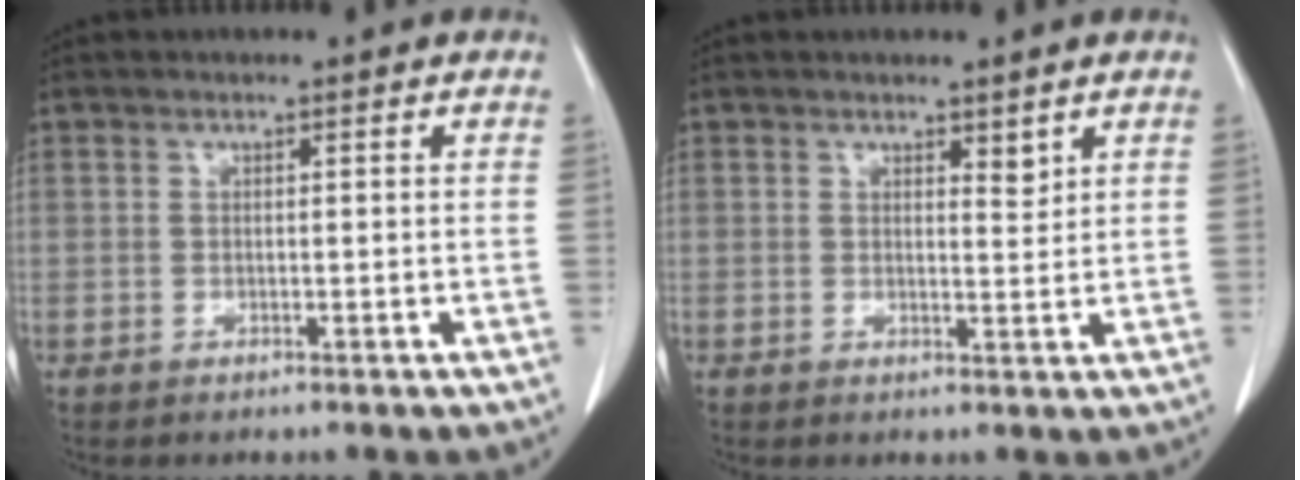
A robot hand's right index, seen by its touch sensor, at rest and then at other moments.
{"total": 1.7, "force": [1.2, 0.5, 1.0], "torque": [-0.013, -0.010, 0.020]}